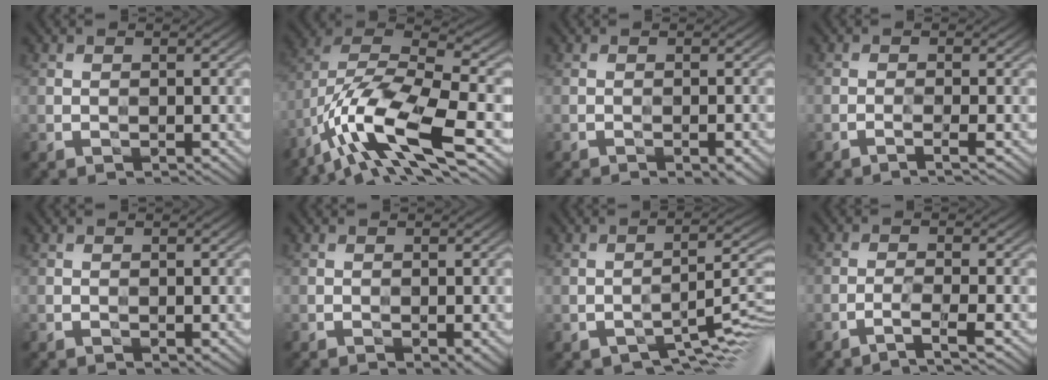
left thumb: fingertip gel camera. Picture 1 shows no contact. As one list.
[{"total": 16.2, "force": [-8.7, 5.4, 12.5], "torque": [-0.269, -0.022, -0.162]}, {"total": 2.4, "force": [-1.7, 0.3, 1.7], "torque": [-0.025, 0.005, -0.023]}, {"total": 1.6, "force": [-0.9, 0.1, 1.3], "torque": [-0.015, 0.005, -0.028]}, {"total": 0.6, "force": [-0.1, 0.3, 0.5], "torque": [-0.007, -0.003, -0.001]}, {"total": 1.4, "force": [-0.7, 0.5, 1.2], "torque": [-0.022, -0.004, -0.009]}, {"total": 6.8, "force": [-3.8, 2.2, 5.2], "torque": [-0.073, -0.001, -0.061]}, {"total": 2.6, "force": [-1.6, 0.2, 2.0], "torque": [-0.026, 0.008, -0.050]}]